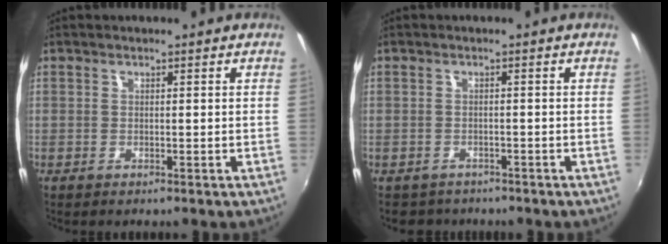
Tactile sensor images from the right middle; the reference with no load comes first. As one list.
[{"total": 3.0, "force": [-2.4, 1.8, 0.2], "torque": [-0.013, -0.007, -0.036]}]